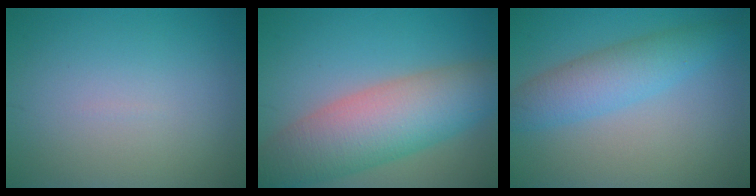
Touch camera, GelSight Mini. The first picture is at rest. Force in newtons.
{"total": 9.3, "press": 9.3, "slide": 0.6}
{"total": 4.5, "press": 4.5, "slide": 0.1}